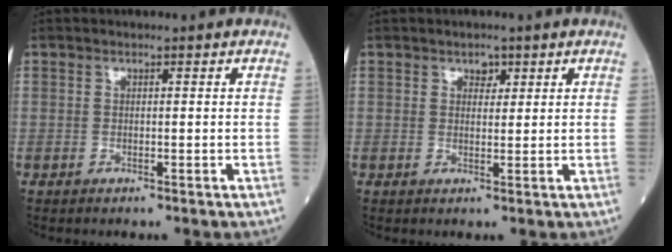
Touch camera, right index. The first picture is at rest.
{"total": 1.8, "force": [1.0, 1.2, 0.8], "torque": [-0.004, -0.001, 0.012]}